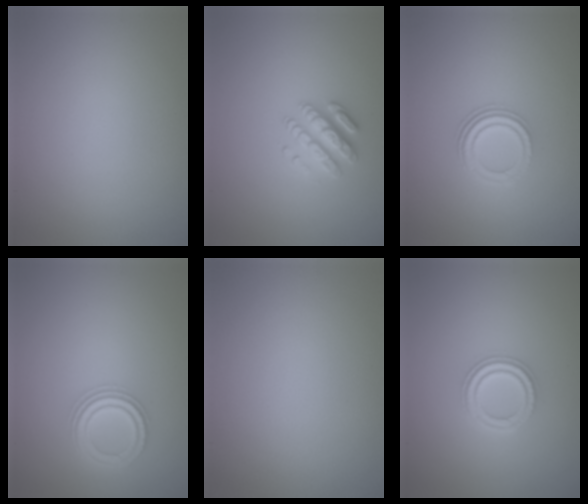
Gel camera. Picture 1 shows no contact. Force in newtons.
{"total": 2.6, "press": 2.5, "slide": 0.7}
{"total": 3.0, "press": 2.1, "slide": 2.1}
{"total": 2.5, "press": 2.4, "slide": 0.4}
{"total": 0.0}
{"total": 2.4, "press": 2.3, "slide": 0.5}